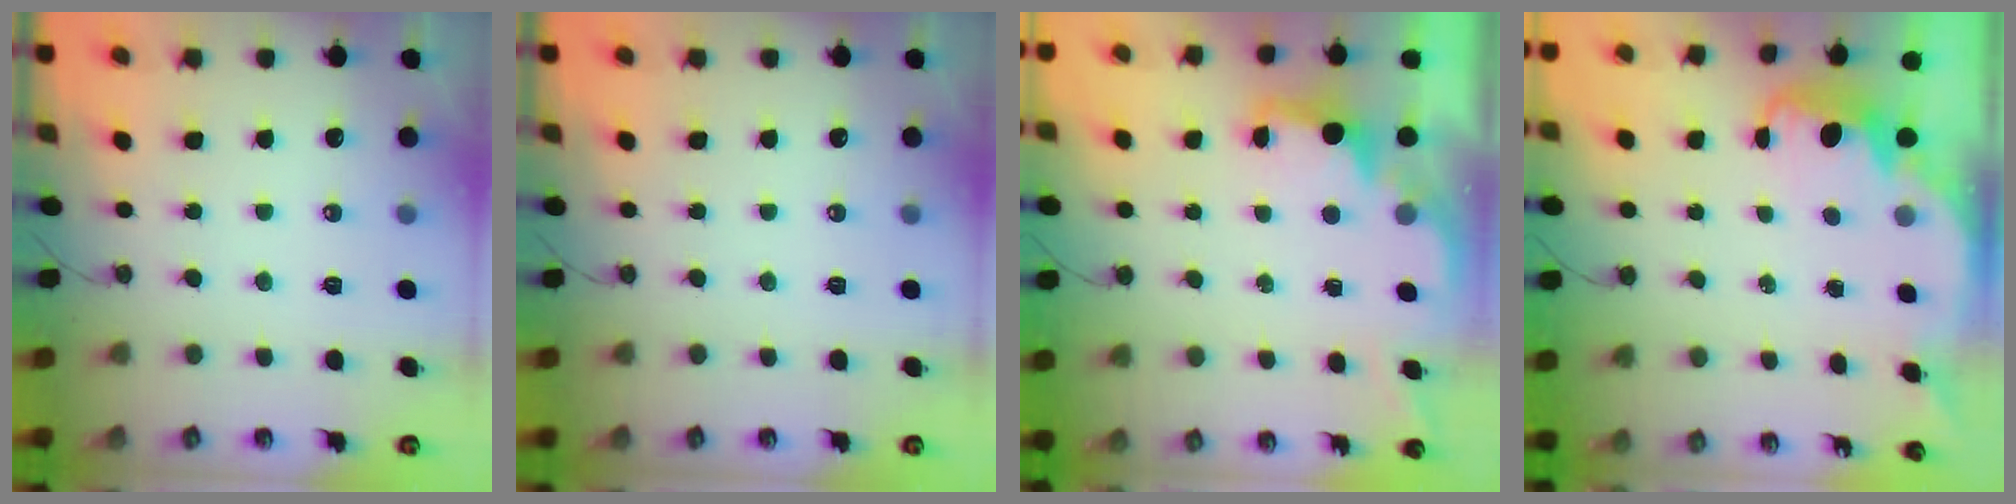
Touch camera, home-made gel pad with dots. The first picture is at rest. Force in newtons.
{"total": 0.0}
{"total": 2.0, "press": 1.9, "slide": 0.8}
{"total": 2.6, "press": 2.5, "slide": 0.6}